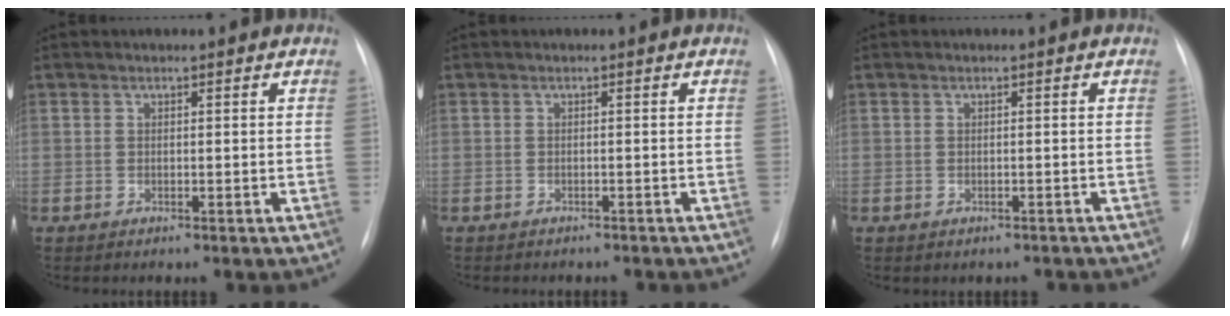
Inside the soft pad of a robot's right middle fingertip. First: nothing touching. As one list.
[{"total": 3.6, "force": [-3.2, 1.3, 1.1], "torque": [-0.014, -0.003, -0.034]}, {"total": 1.7, "force": [-1.4, 0.9, 0.4], "torque": [-0.004, 0.004, -0.014]}]